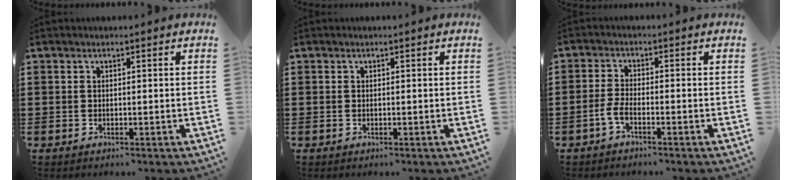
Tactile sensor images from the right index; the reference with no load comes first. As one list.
[{"total": 0.0}, {"total": 2.6, "force": [-1.4, 0.6, 2.0], "torque": [-0.050, -0.003, -0.030]}]